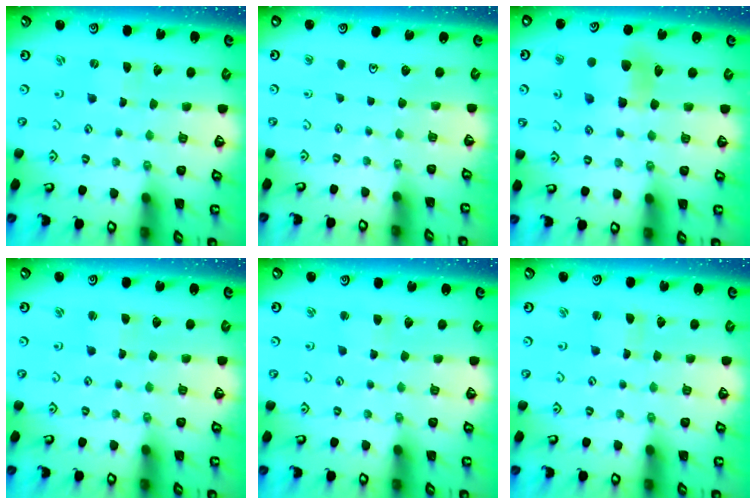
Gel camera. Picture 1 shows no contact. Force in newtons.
{"total": 0.0}
{"total": 10.4, "press": 10.4, "slide": 0.8}
{"total": 1.9, "press": 1.8, "slide": 0.3}
{"total": 3.0, "press": 3.0, "slide": 0.3}
{"total": 1.8, "press": 1.8, "slide": 0.3}